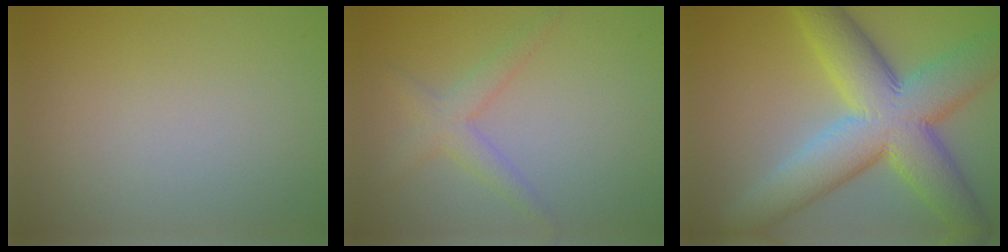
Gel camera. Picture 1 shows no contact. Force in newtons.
{"total": 2.6, "press": 2.6, "slide": 0.1}
{"total": 12.5, "press": 12.5, "slide": 0.7}